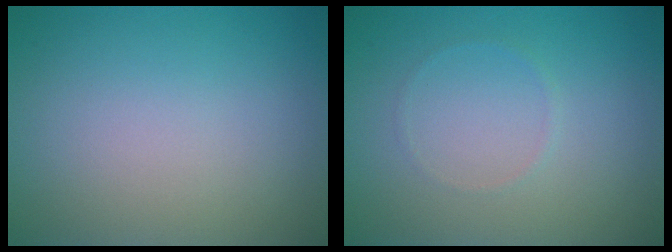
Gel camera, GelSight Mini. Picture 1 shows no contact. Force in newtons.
{"total": 0.5, "press": 0.5, "slide": 0.1}